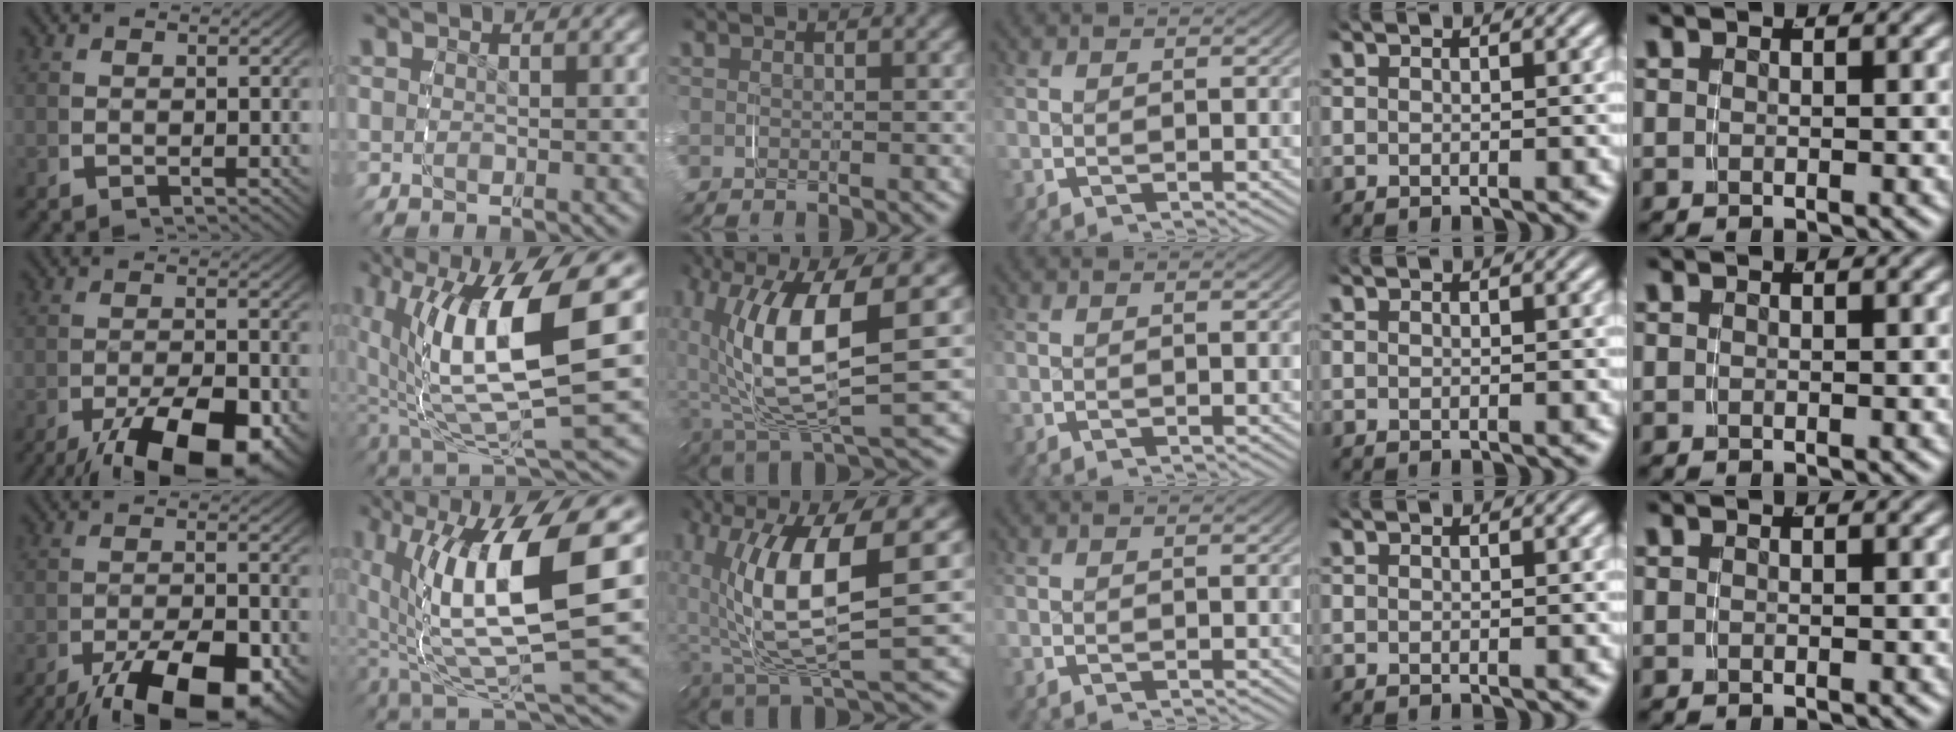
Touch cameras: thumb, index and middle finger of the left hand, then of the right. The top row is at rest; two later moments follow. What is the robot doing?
{"motion": "grasp_and_lifting", "object": "pencil case"}